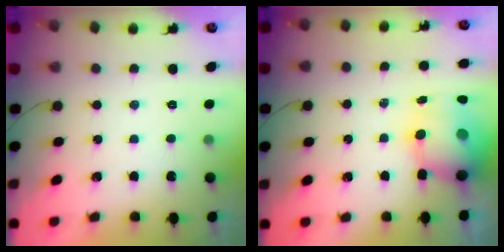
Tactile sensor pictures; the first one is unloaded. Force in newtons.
{"total": 11.6, "press": 11.1, "slide": 3.4}